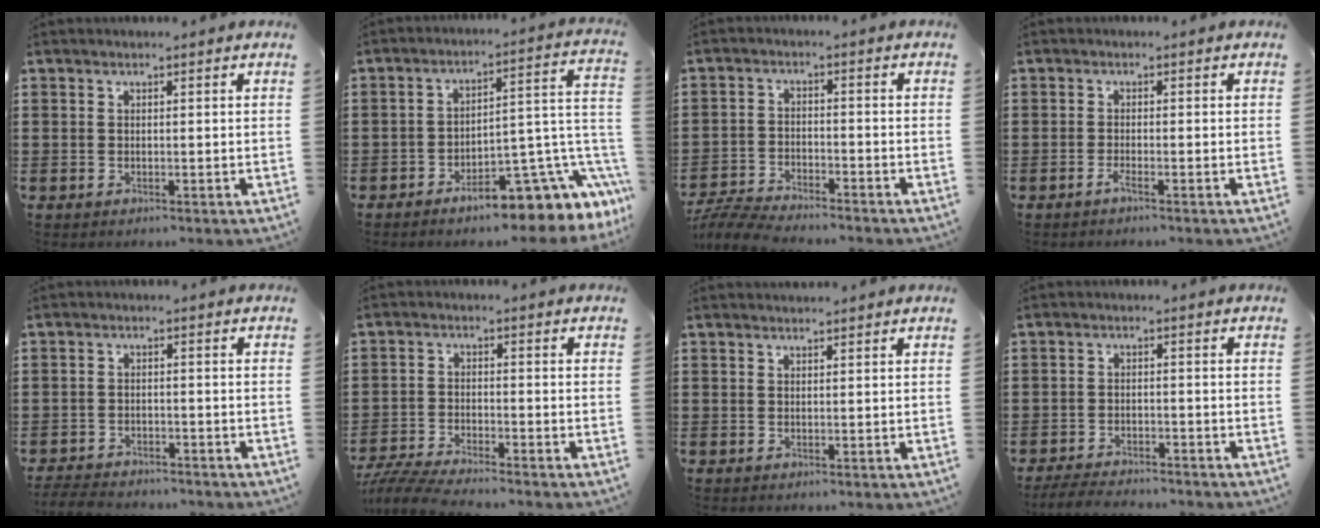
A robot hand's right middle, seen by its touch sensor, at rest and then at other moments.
{"total": 9.1, "force": [-5.2, 3.4, 6.6], "torque": [-0.079, -0.017, -0.090]}
{"total": 5.8, "force": [-5.7, 0.3, 1.3], "torque": [-0.039, -0.004, -0.115]}
{"total": 1.3, "force": [-0.8, -0.1, 1.0], "torque": [-0.028, -0.008, -0.016]}
{"total": 3.4, "force": [-3.3, 0.4, 0.4], "torque": [-0.017, -0.004, -0.072]}
{"total": 4.8, "force": [-4.6, 0.1, 1.5], "torque": [-0.047, -0.015, -0.095]}
{"total": 0.7, "force": [0.7, 0.1, 0.0], "torque": [-0.002, 0.000, 0.014]}
{"total": 3.5, "force": [-3.5, 0.4, 0.6], "torque": [-0.018, -0.001, -0.073]}